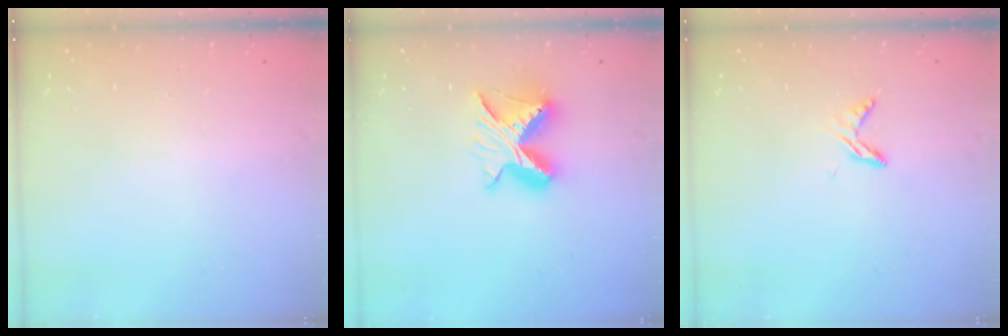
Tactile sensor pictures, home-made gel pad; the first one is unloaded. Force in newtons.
{"total": 9.6, "press": 9.5, "slide": 0.8}
{"total": 5.9, "press": 5.9, "slide": 0.6}